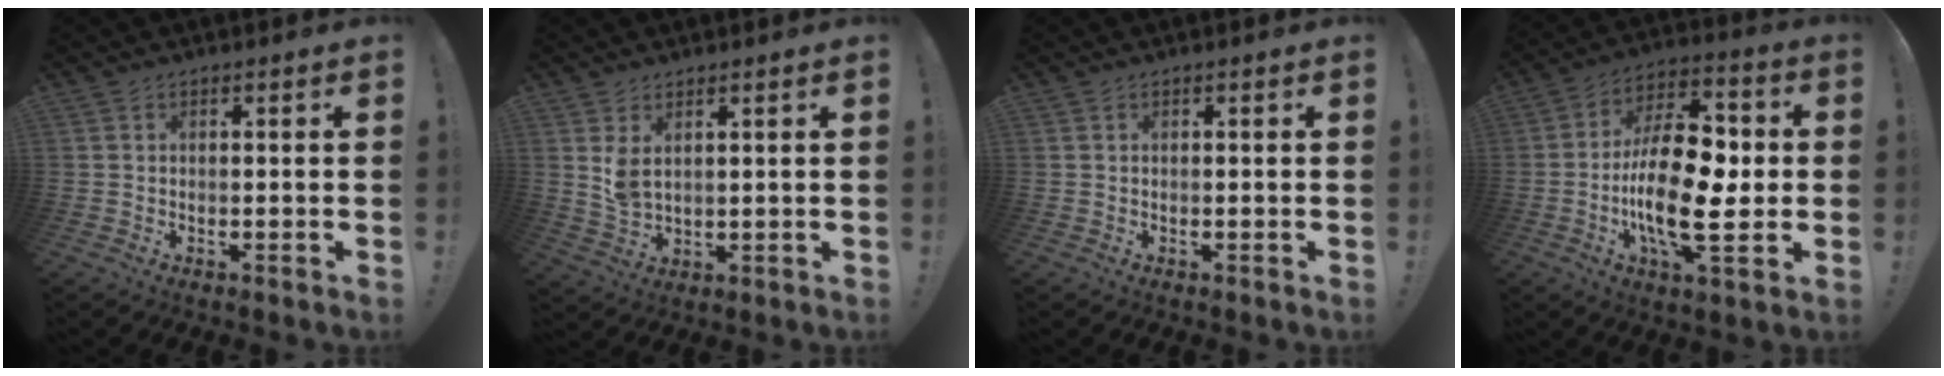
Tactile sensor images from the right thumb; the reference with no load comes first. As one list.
[{"total": 4.8, "force": [2.2, 2.4, 3.5], "torque": [-0.066, -0.014, 0.039]}, {"total": 0.0}, {"total": 22.4, "force": [-3.4, 9.8, 19.8], "torque": [-0.364, 0.011, -0.057]}]